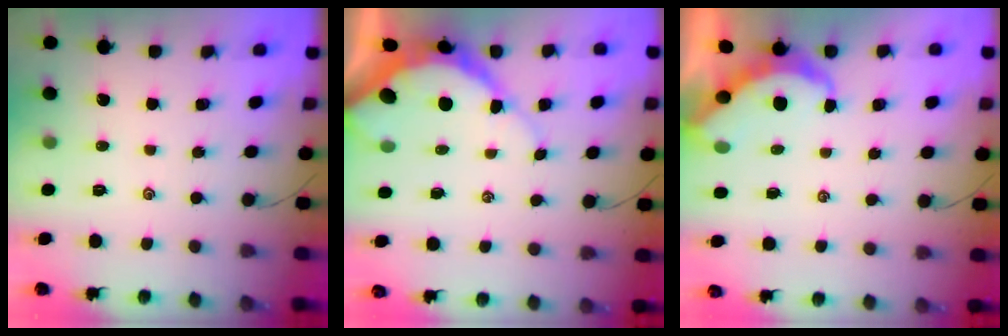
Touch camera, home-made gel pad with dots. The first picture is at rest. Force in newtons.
{"total": 8.7, "press": 8.7, "slide": 1.0}
{"total": 5.4, "press": 5.4, "slide": 0.1}